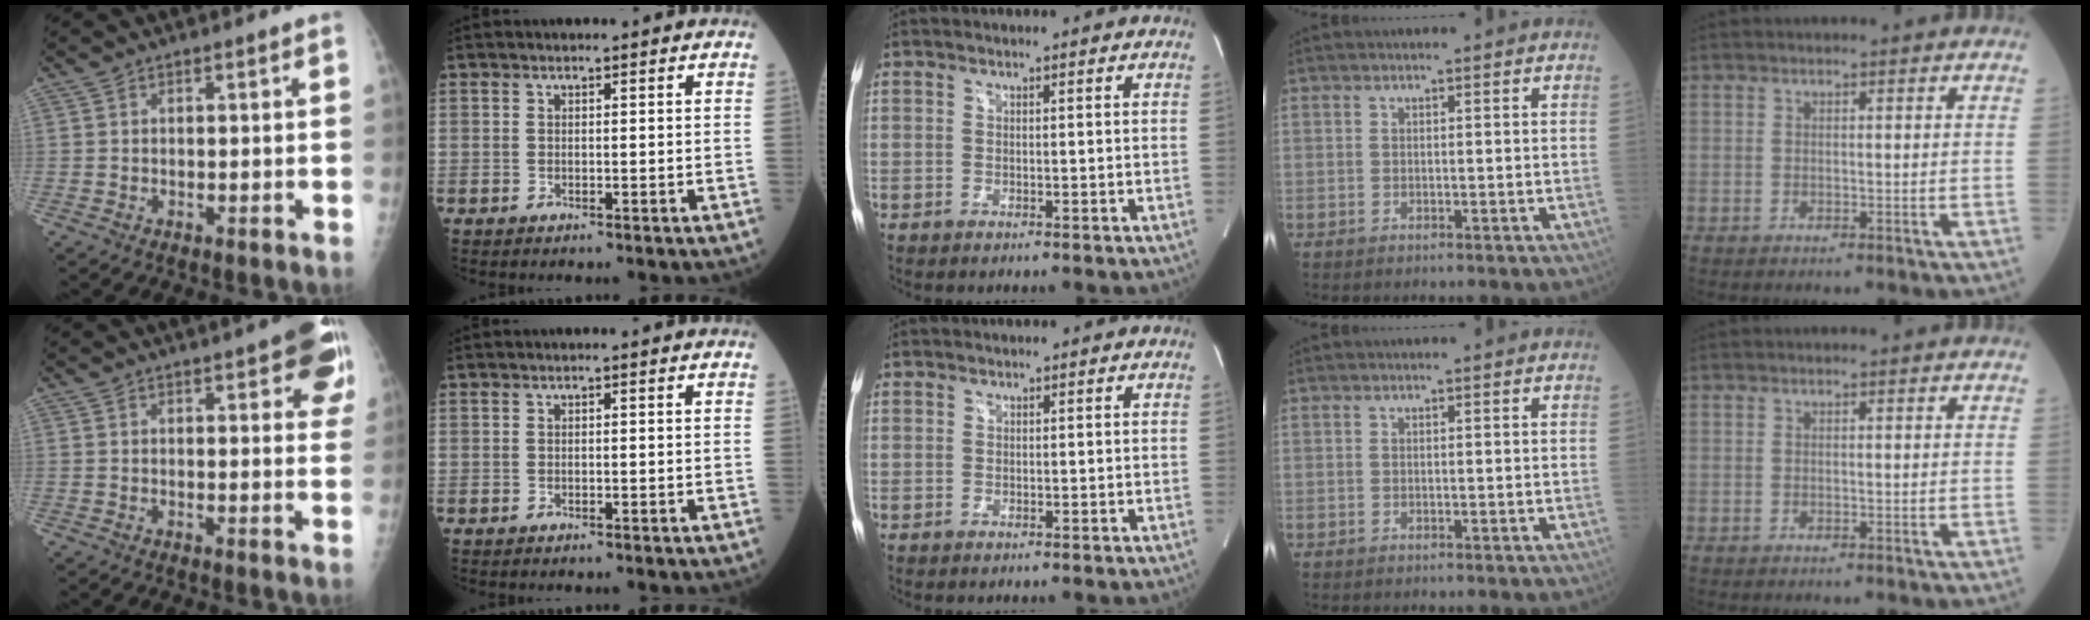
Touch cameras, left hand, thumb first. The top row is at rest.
{"thumb": {"total": 11.6, "force": [5.8, 3.7, 9.3], "torque": [-0.080, -0.015, 0.063]}, "middle": {"total": 0.7, "force": [0.6, 0.5, 0.0], "torque": [0.002, 0.003, 0.008]}}